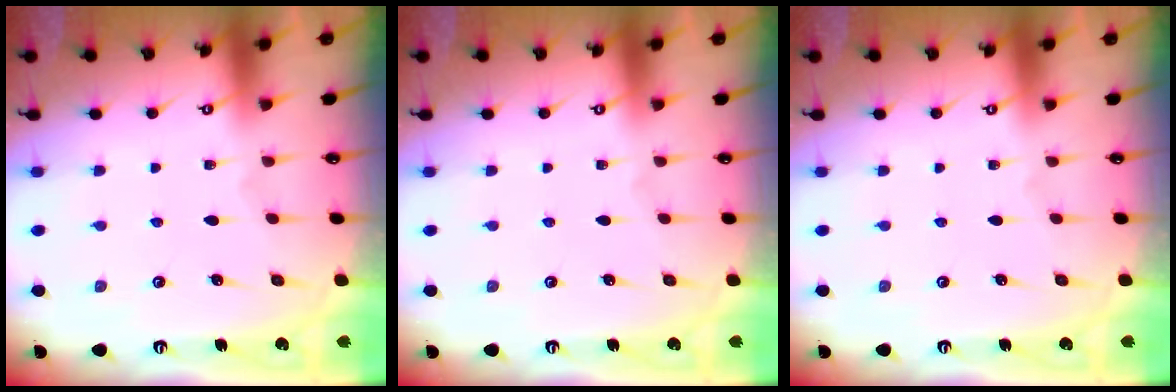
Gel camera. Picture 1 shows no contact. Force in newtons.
{"total": 0.0}
{"total": 0.0}